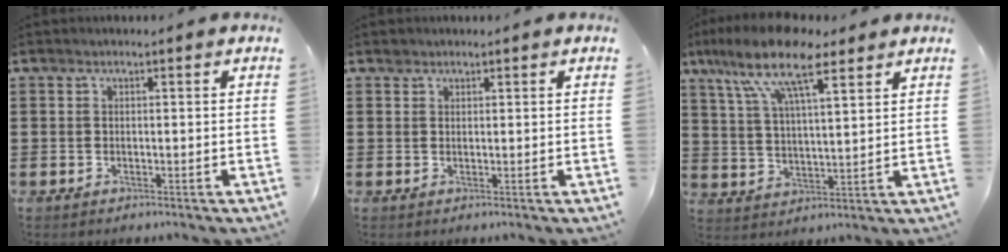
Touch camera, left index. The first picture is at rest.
{"total": 0.9, "force": [0.7, 0.5, 0.0], "torque": [-0.002, 0.002, 0.015]}
{"total": 12.1, "force": [8.3, 3.4, 8.2], "torque": [-0.180, -0.011, 0.148]}